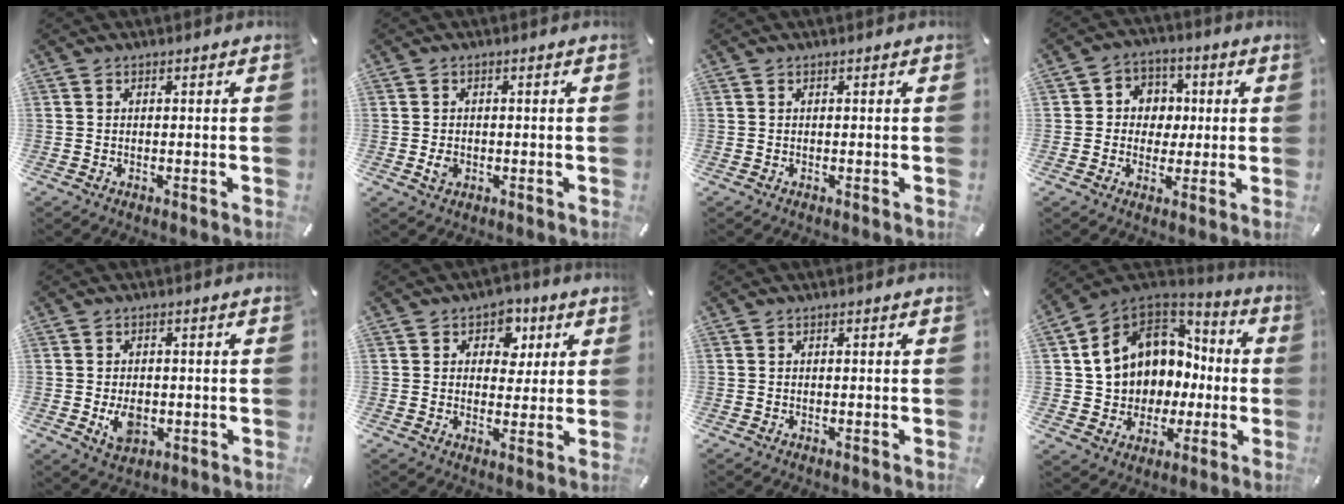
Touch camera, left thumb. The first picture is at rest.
{"total": 2.0, "force": [-0.4, 1.6, 1.2], "torque": [-0.028, 0.002, -0.009]}
{"total": 0.0}
{"total": 6.6, "force": [-0.5, 6.4, 1.5], "torque": [-0.022, 0.008, -0.013]}
{"total": 5.6, "force": [-1.0, 4.0, 3.8], "torque": [-0.068, -0.005, -0.020]}
{"total": 6.6, "force": [1.8, 5.8, 2.5], "torque": [-0.020, -0.006, 0.025]}
{"total": 0.0}
{"total": 11.2, "force": [2.9, 10.4, 3.2], "torque": [-0.075, -0.029, 0.068]}